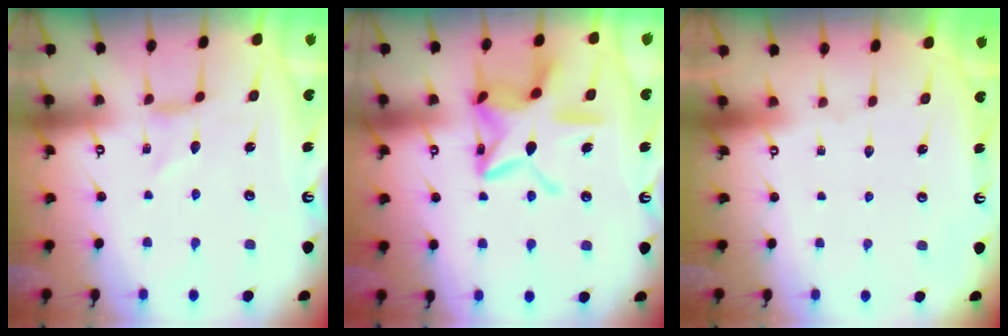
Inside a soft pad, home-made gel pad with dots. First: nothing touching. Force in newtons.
{"total": 18.4, "press": 18.3, "slide": 1.7}
{"total": 0.0}